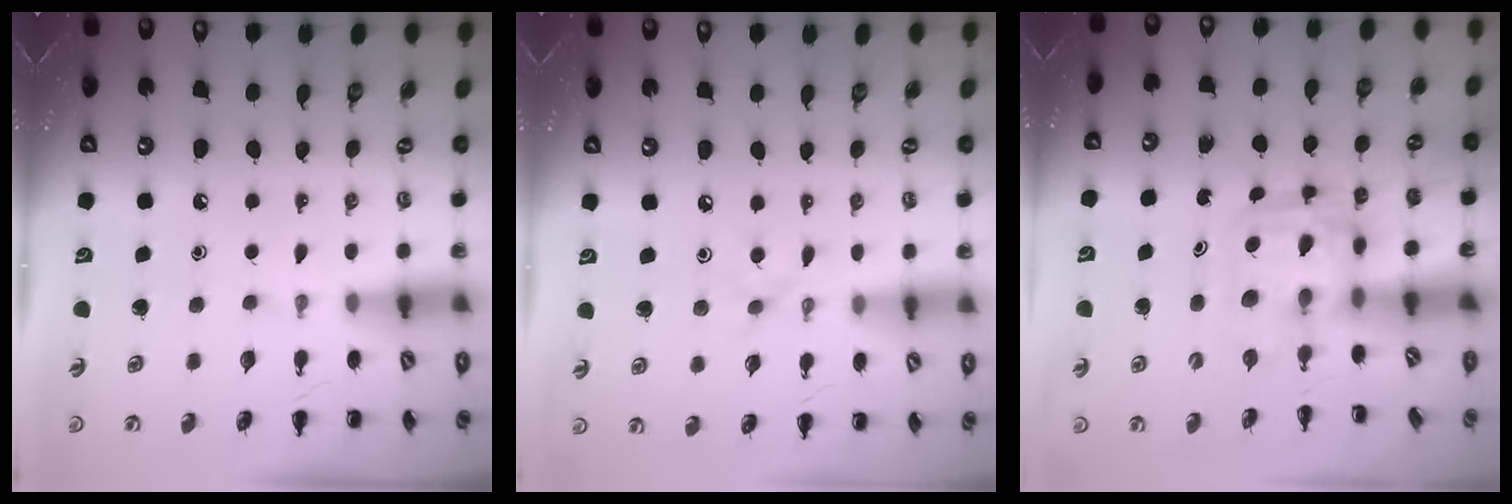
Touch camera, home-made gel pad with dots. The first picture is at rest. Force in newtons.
{"total": 3.7, "press": 3.5, "slide": 1.3}
{"total": 3.0, "press": 3.0, "slide": 0.3}